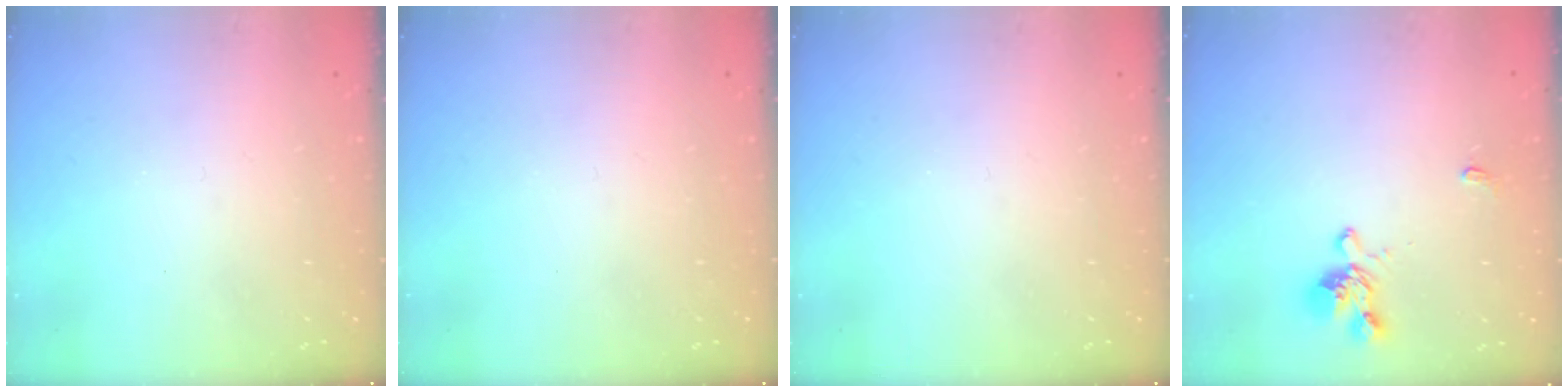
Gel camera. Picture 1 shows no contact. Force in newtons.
{"total": 0.0}
{"total": 0.0}
{"total": 1.6, "press": 1.1, "slide": 1.1}